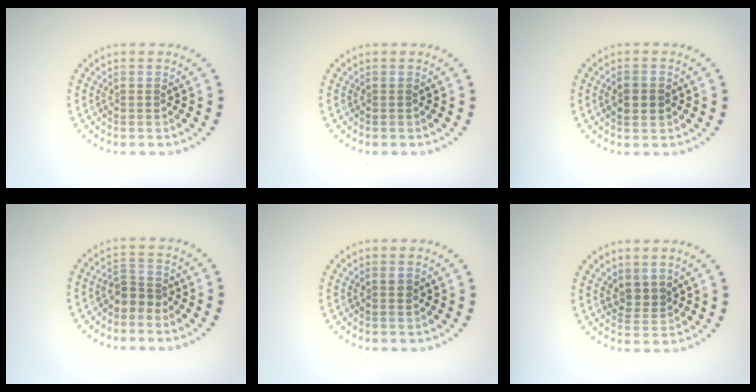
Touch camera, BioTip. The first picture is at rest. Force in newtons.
{"total": 0.0}
{"total": 2.6, "press": 2.5, "slide": 0.1}
{"total": 2.1, "press": 1.7, "slide": 1.2}
{"total": 1.0, "press": 0.9, "slide": 0.4}
{"total": 1.9, "press": 1.5, "slide": 1.2}